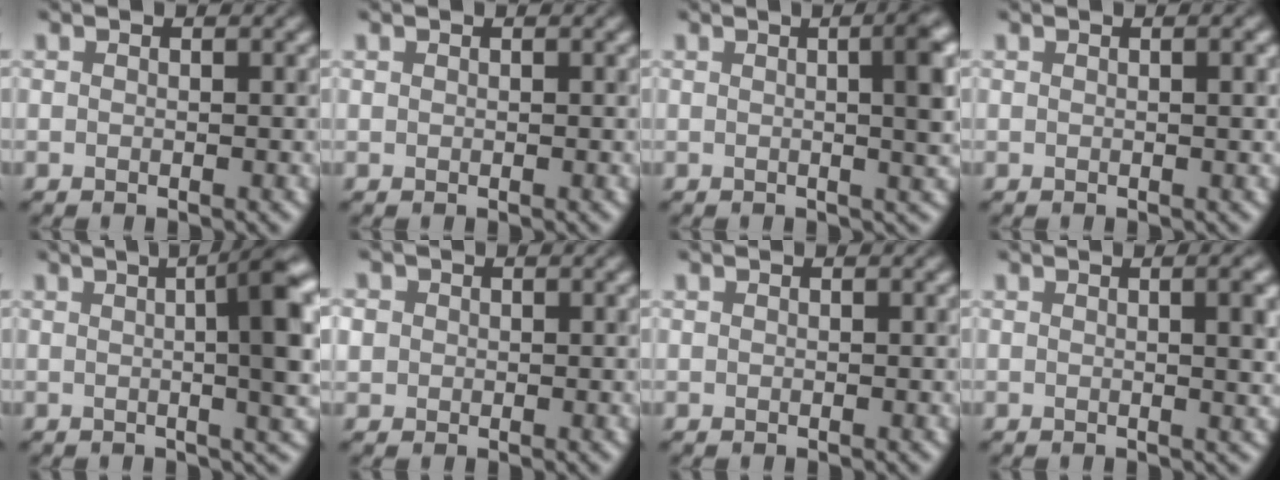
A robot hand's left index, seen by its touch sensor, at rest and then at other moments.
{"total": 0.0}
{"total": 6.0, "force": [0.5, 1.8, 5.7], "torque": [-0.047, 0.011, 0.002]}
{"total": 1.3, "force": [0.3, 0.2, 1.2], "torque": [-0.017, 0.000, 0.005]}
{"total": 9.2, "force": [1.0, 2.5, 8.8], "torque": [-0.086, 0.019, 0.008]}
{"total": 2.8, "force": [0.6, 2.5, 0.9], "torque": [-0.010, 0.022, -0.011]}
{"total": 0.0}
{"total": 3.6, "force": [0.5, 1.0, 3.4], "torque": [-0.034, 0.010, 0.004]}